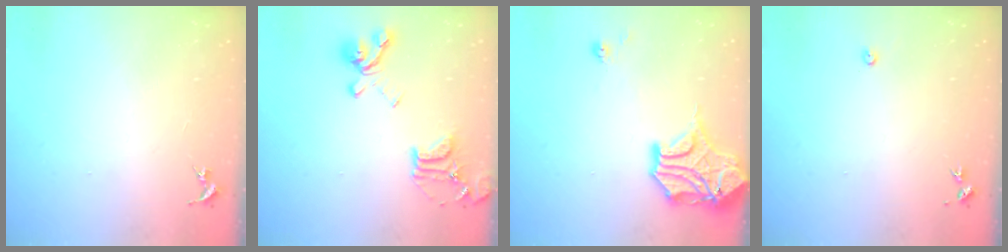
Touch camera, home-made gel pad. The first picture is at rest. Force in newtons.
{"total": 18.0, "press": 17.9, "slide": 1.9}
{"total": 15.2, "press": 15.1, "slide": 2.2}
{"total": 2.2, "press": 2.2, "slide": 0.3}